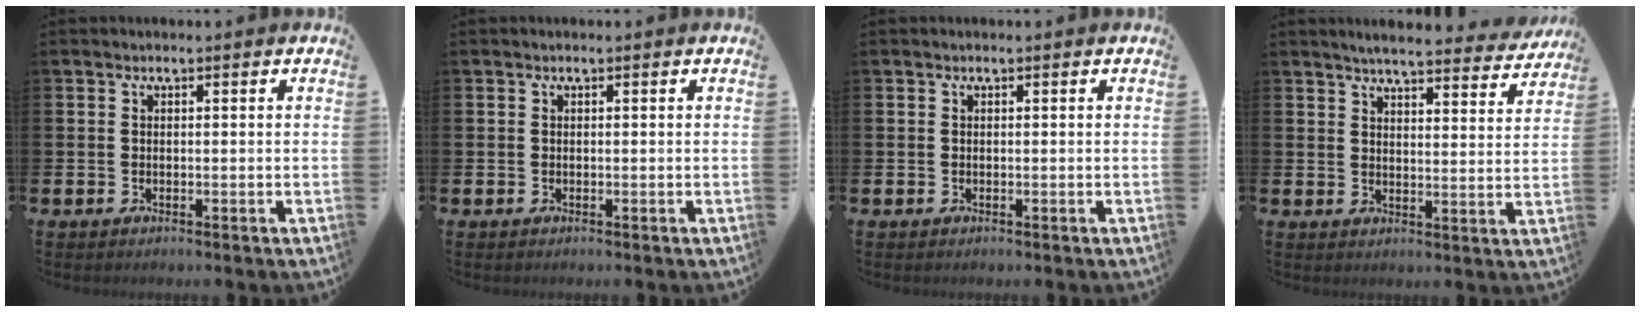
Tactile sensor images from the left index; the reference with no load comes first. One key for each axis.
{"total": 0.0}
{"total": 0.0}
{"total": 5.1, "fx": 4.9, "fy": 0.2, "fz": 1.3, "tx": -0.029, "ty": -0.033, "tz": 0.083}